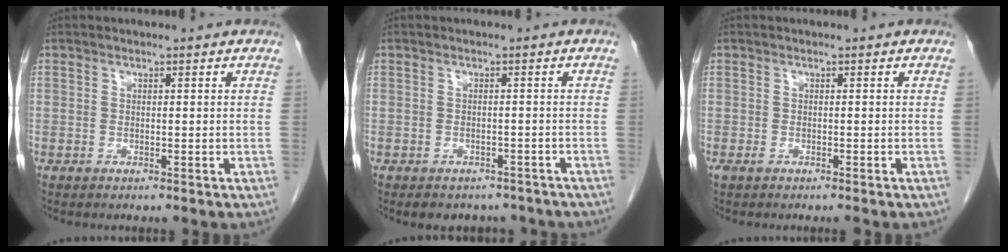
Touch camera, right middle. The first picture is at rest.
{"total": 6.6, "force": [-5.6, 3.2, 1.4], "torque": [-0.007, 0.007, -0.060]}
{"total": 0.9, "force": [-0.7, 0.3, 0.6], "torque": [-0.012, -0.002, -0.009]}